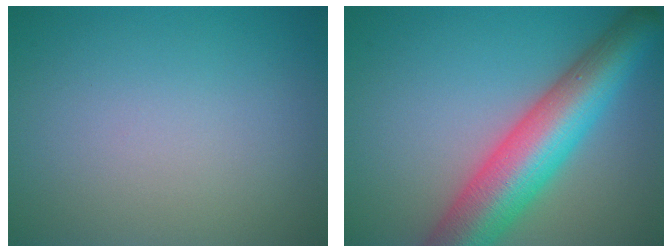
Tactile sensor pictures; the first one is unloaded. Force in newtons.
{"total": 9.9, "press": 9.9, "slide": 0.4}